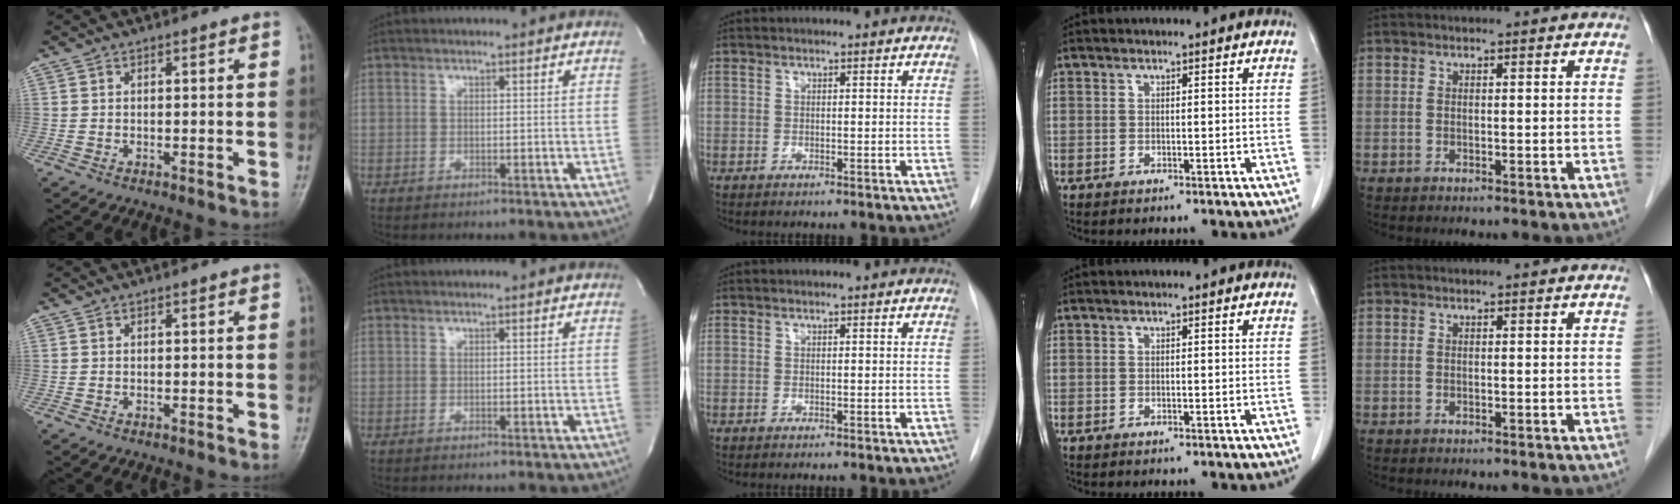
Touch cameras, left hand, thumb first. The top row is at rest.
{}